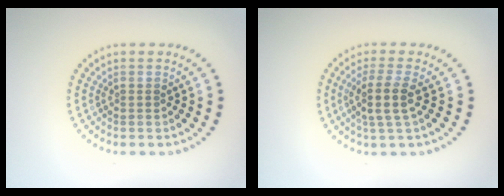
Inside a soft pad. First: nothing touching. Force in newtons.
{"total": 2.7, "press": 2.3, "slide": 1.5}